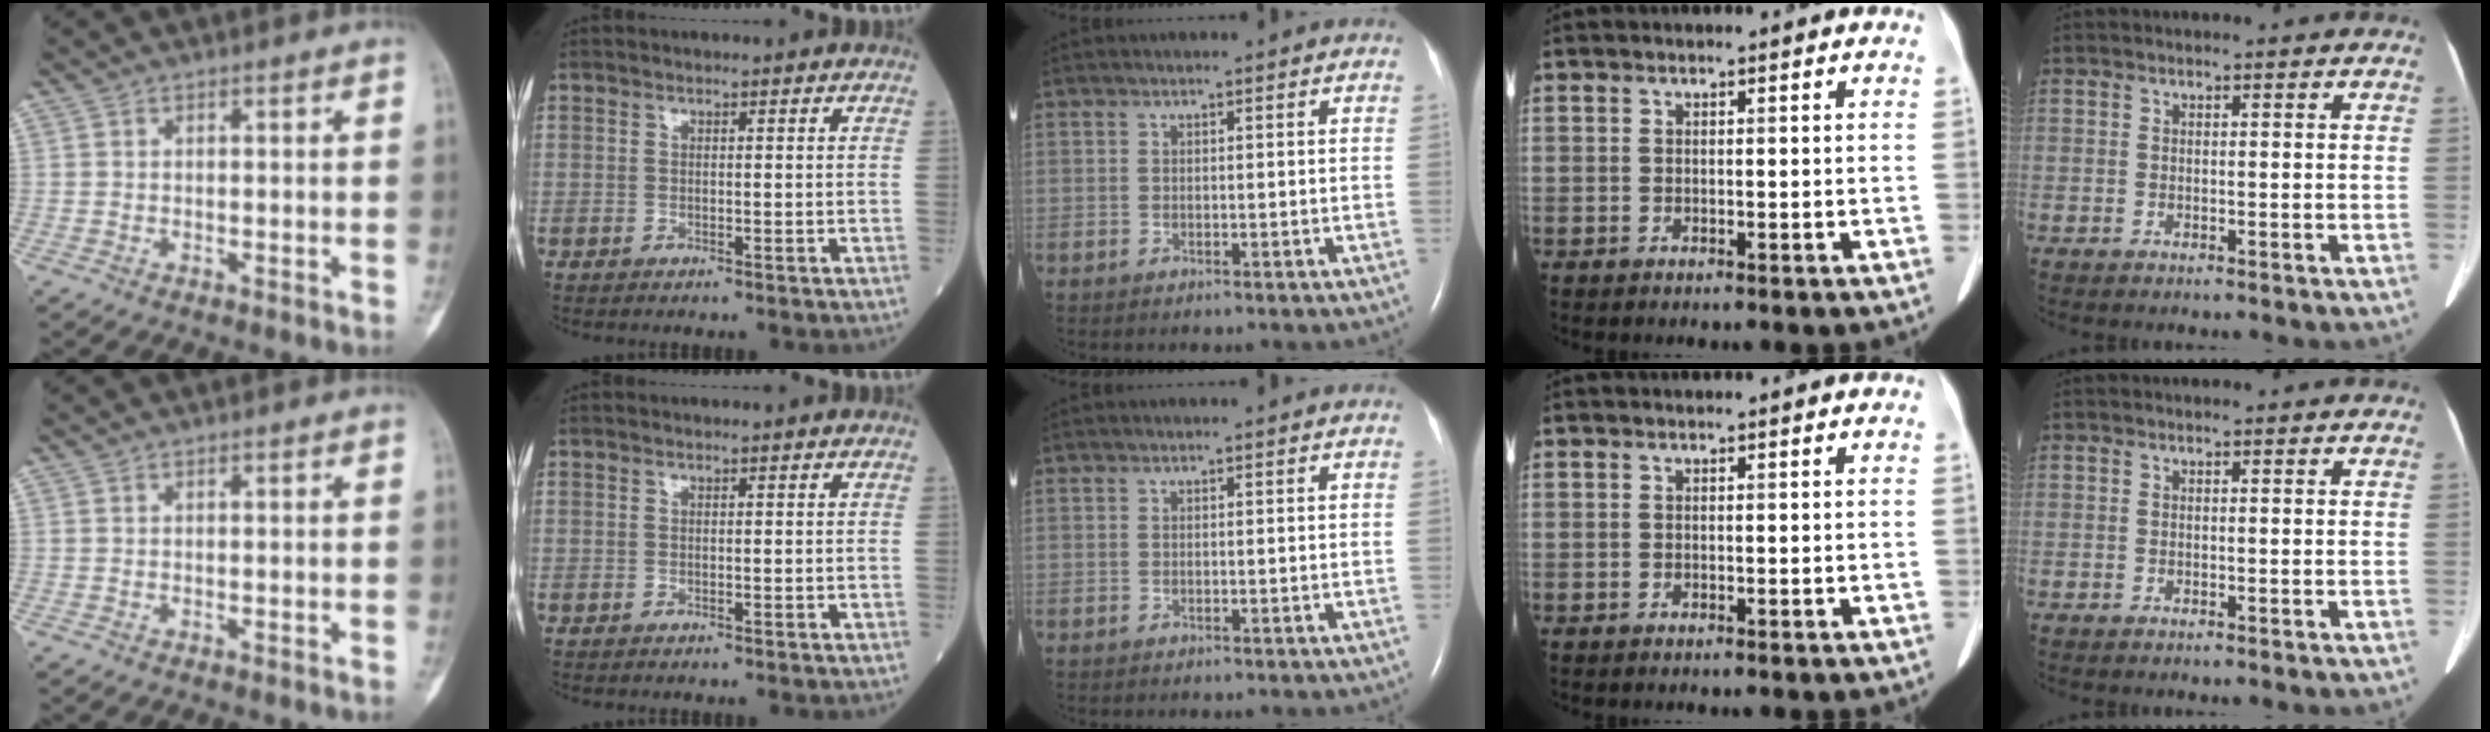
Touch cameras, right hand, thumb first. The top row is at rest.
{}